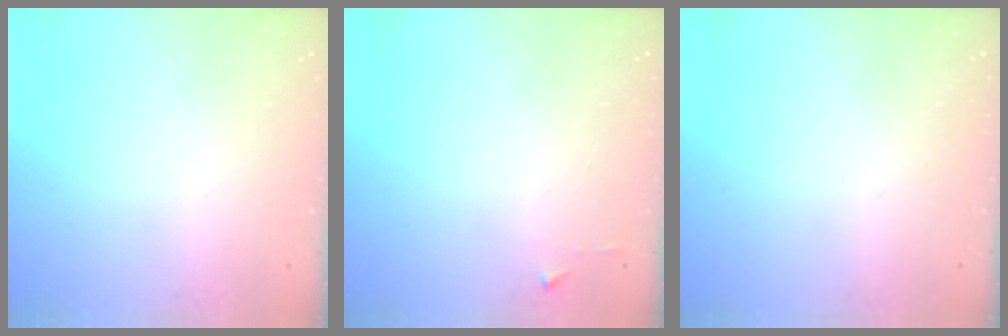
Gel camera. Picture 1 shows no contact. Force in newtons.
{"total": 2.4, "press": 2.4, "slide": 0.3}
{"total": 0.0}